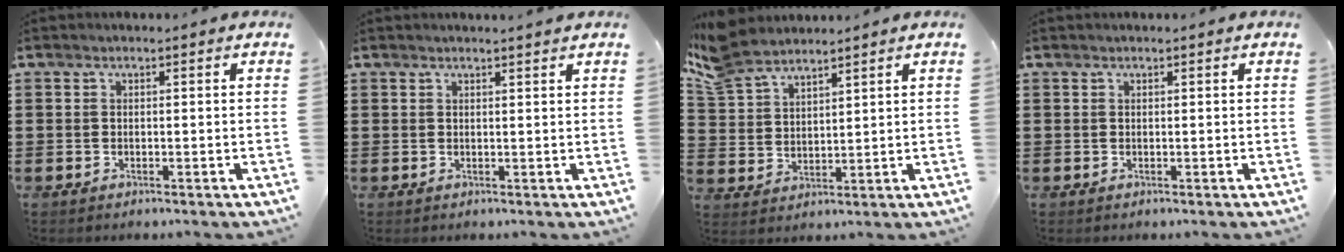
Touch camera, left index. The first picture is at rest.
{"total": 1.2, "force": [1.2, -0.2, 0.3], "torque": [-0.007, -0.004, 0.023]}
{"total": 6.7, "force": [5.8, 2.5, 2.2], "torque": [-0.069, -0.008, 0.110]}
{"total": 0.0}